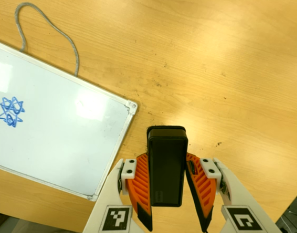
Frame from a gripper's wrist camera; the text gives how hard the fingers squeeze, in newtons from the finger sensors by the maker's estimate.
{"total": 5.6, "left": 4.6, "right": 6.7}